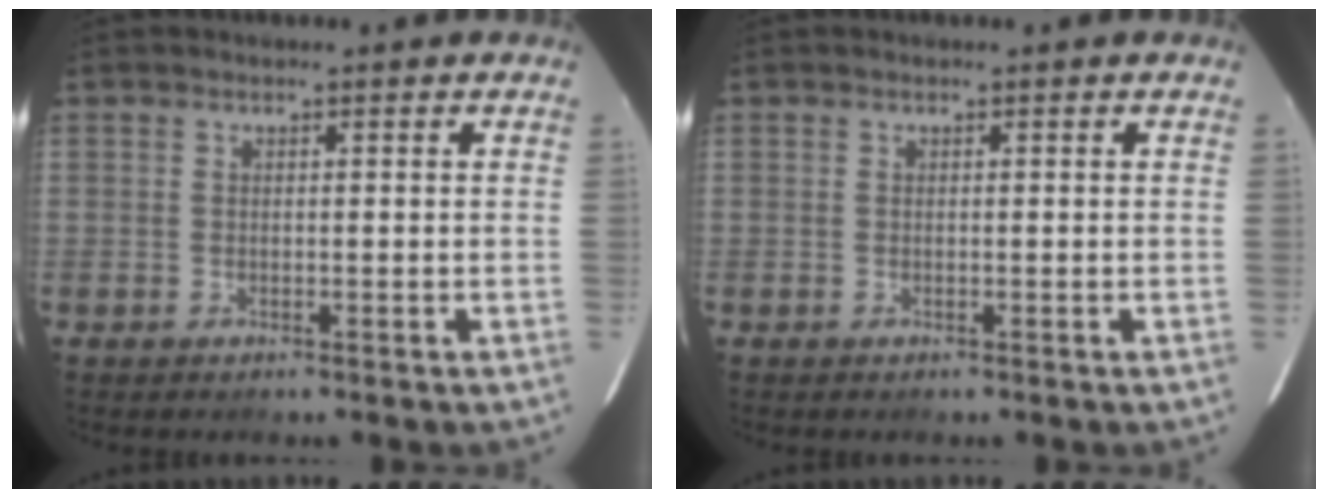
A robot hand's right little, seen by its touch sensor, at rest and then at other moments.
{"total": 0.0}